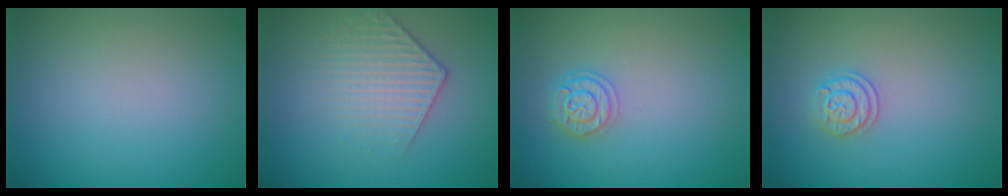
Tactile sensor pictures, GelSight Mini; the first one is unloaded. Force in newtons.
{"total": 3.1, "press": 3.0, "slide": 1.0}
{"total": 2.6, "press": 2.4, "slide": 1.0}
{"total": 1.9, "press": 1.8, "slide": 0.5}